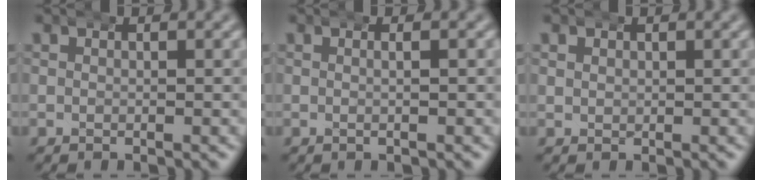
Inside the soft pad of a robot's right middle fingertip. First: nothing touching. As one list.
[{"total": 1.0, "force": [0.1, 0.1, 1.0], "torque": [-0.010, 0.007, 0.000]}, {"total": 0.7, "force": [0.3, 0.6, 0.0], "torque": [-0.003, 0.001, 0.008]}]